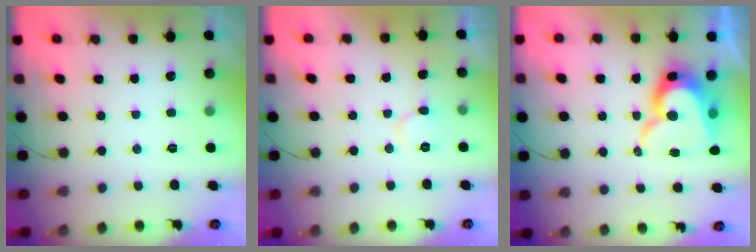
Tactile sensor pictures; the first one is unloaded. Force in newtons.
{"total": 5.2, "press": 5.1, "slide": 0.7}
{"total": 14.7, "press": 14.7, "slide": 1.4}